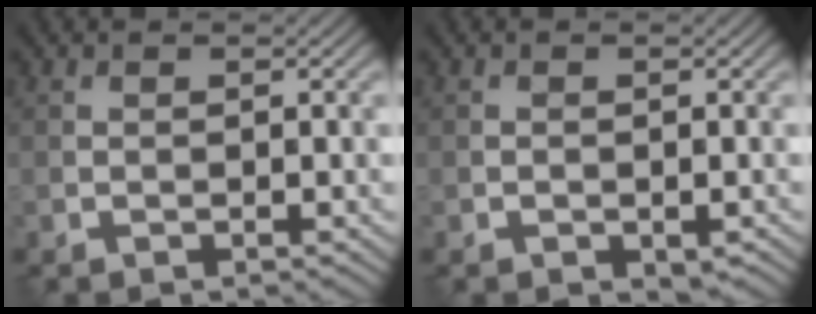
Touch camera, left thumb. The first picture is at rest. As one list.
[{"total": 1.5, "force": [-0.8, 0.7, 1.0], "torque": [-0.014, -0.002, -0.010]}]